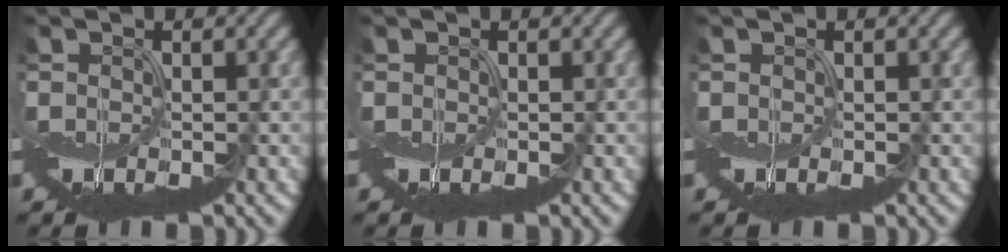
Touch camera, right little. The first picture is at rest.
{"total": 0.0}
{"total": 0.0}